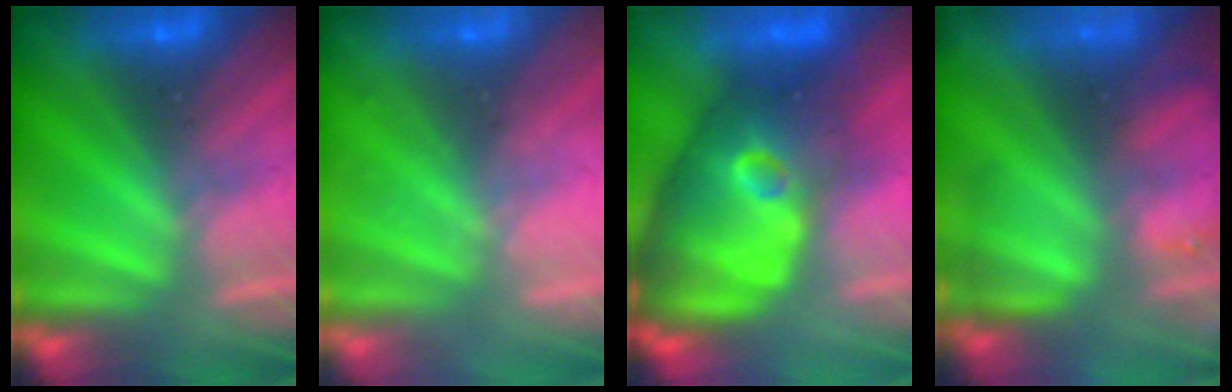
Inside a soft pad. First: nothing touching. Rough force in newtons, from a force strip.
{"total": 2.4}
{"total": 10.9}
{"total": 7.6}